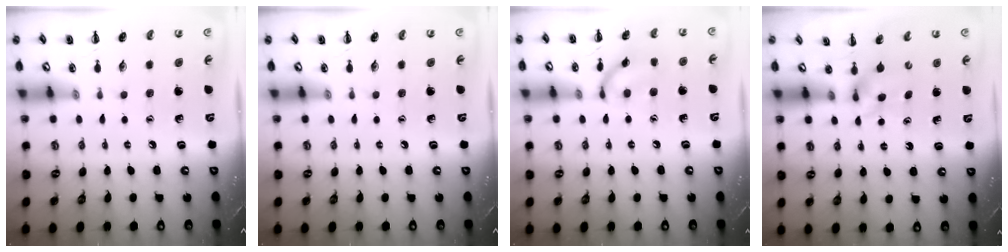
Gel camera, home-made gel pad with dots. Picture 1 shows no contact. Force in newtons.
{"total": 0.0}
{"total": 9.9, "press": 9.9, "slide": 0.5}
{"total": 4.3, "press": 4.0, "slide": 1.5}